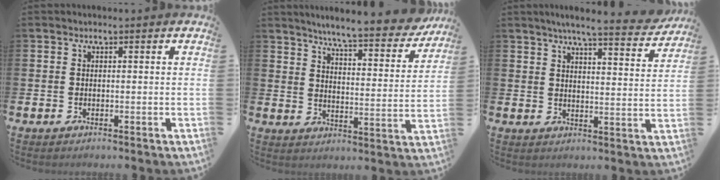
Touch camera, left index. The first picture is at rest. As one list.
[{"total": 5.6, "force": [5.1, 0.1, 2.2], "torque": [-0.040, -0.023, 0.088]}, {"total": 5.9, "force": [5.5, 0.0, 2.1], "torque": [-0.044, -0.032, 0.090]}]